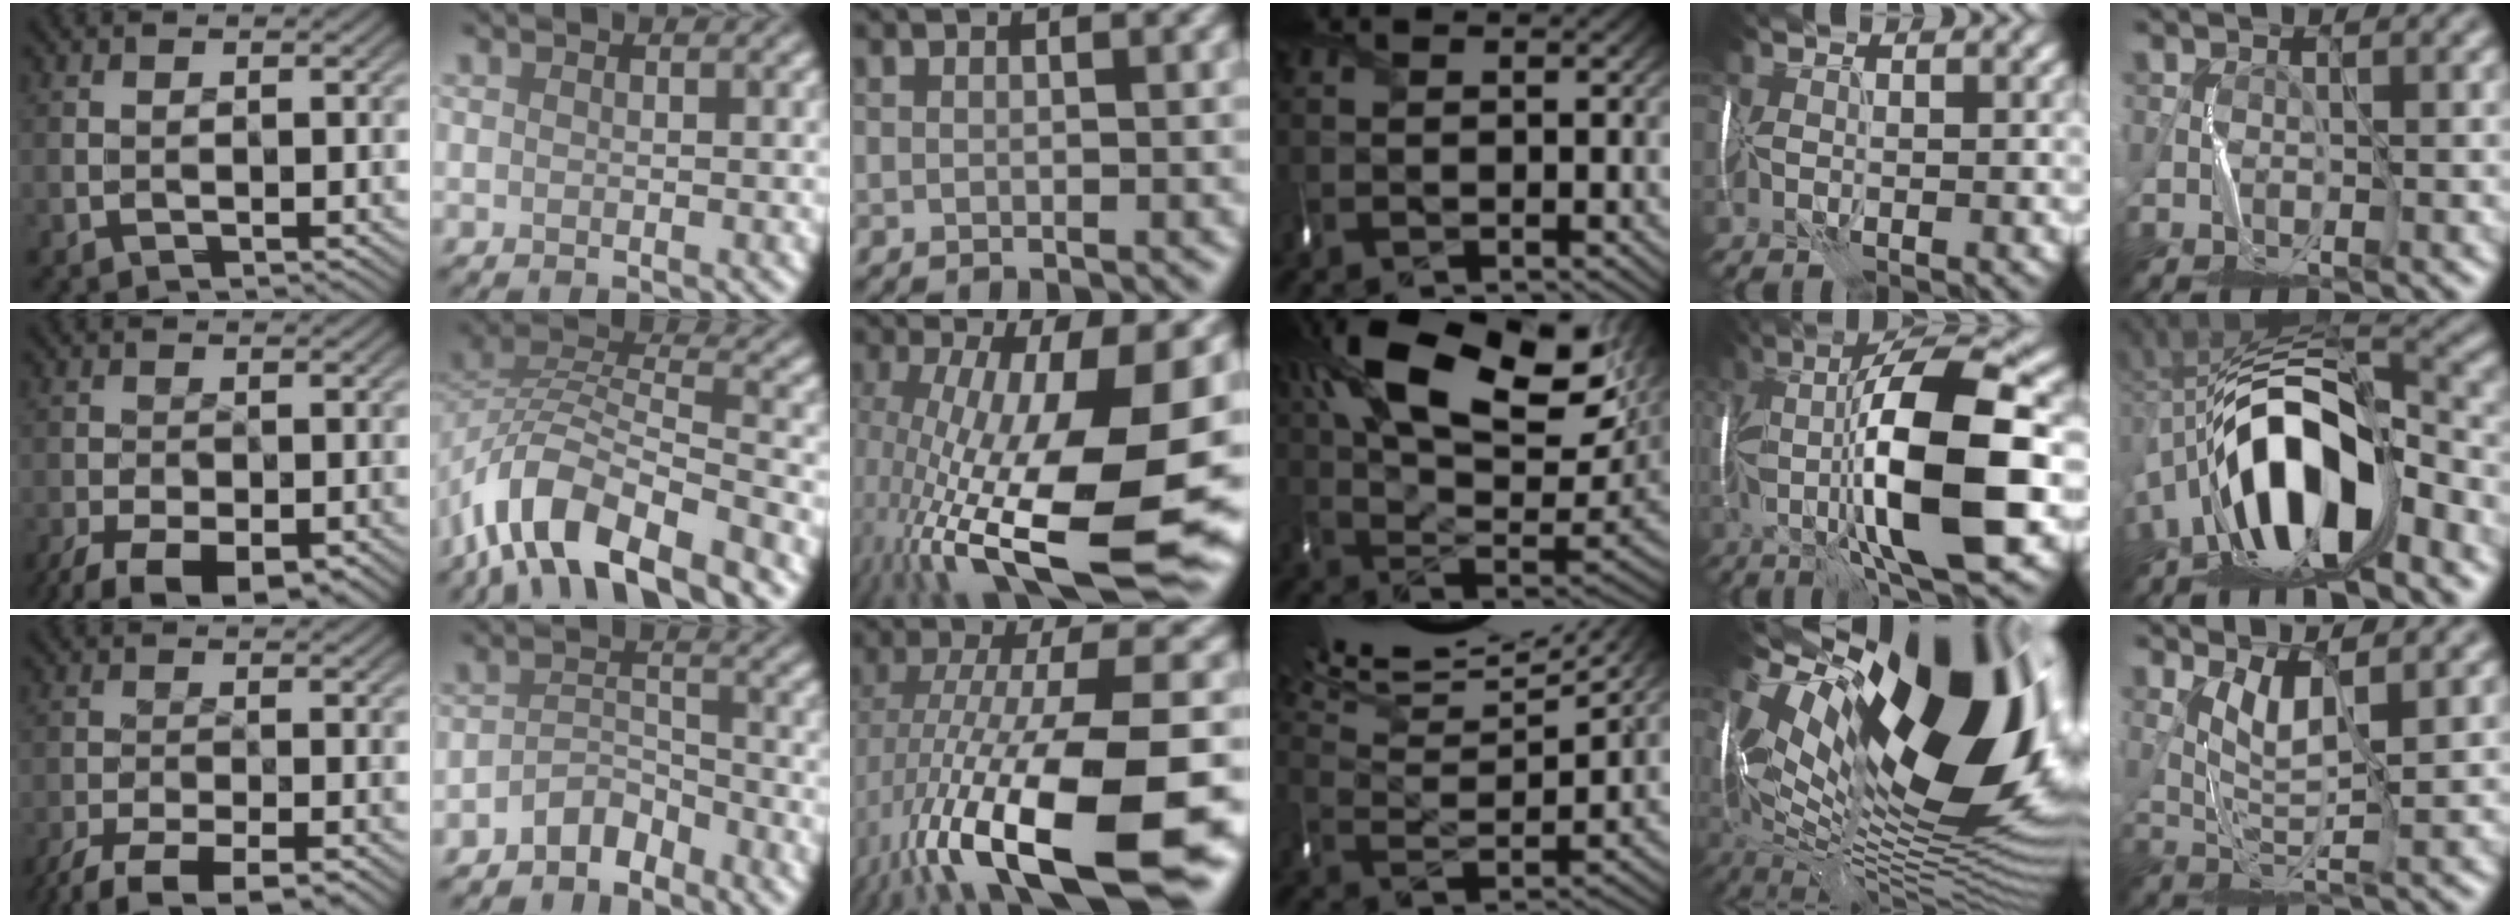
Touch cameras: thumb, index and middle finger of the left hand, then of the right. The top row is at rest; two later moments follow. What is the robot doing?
{"motion": "wrap", "object": "ribbon"}